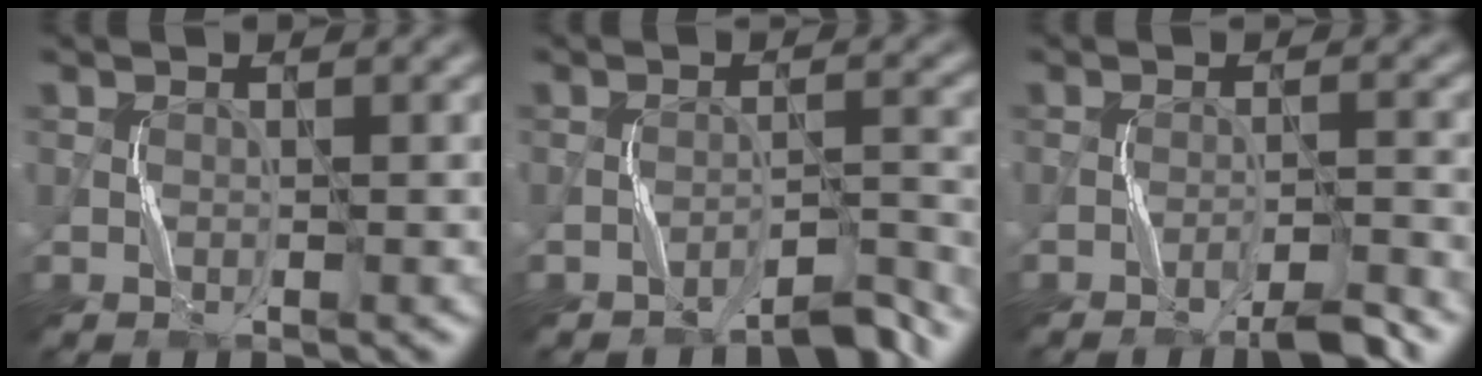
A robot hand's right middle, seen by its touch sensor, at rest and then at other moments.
{"total": 3.0, "force": [-2.9, 0.0, 0.9], "torque": [-0.010, 0.013, -0.048]}
{"total": 3.3, "force": [-2.7, 0.1, 1.9], "torque": [-0.029, 0.007, -0.048]}